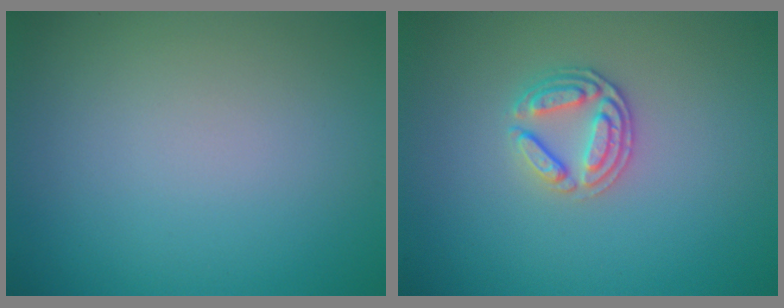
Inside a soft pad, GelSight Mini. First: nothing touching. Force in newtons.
{"total": 2.6, "press": 2.5, "slide": 0.7}